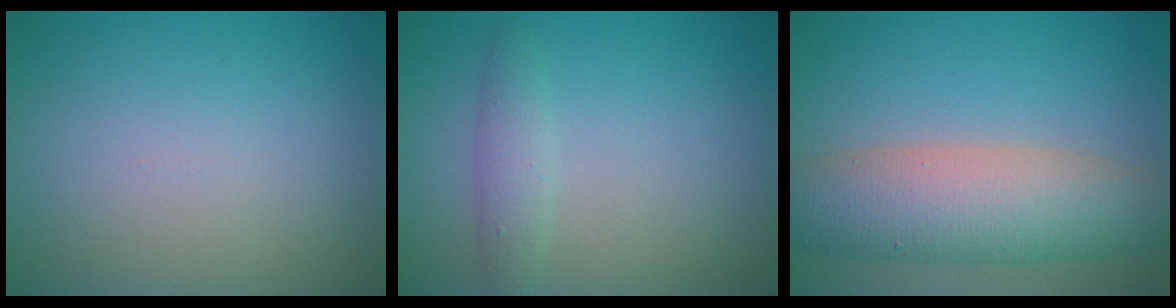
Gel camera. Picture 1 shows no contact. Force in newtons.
{"total": 1.9, "press": 1.9, "slide": 0.1}
{"total": 8.2, "press": 8.2, "slide": 0.4}